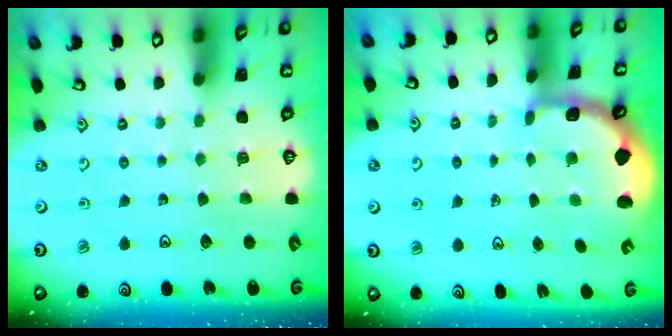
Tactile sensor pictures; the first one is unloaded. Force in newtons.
{"total": 1.9, "press": 1.8, "slide": 0.6}